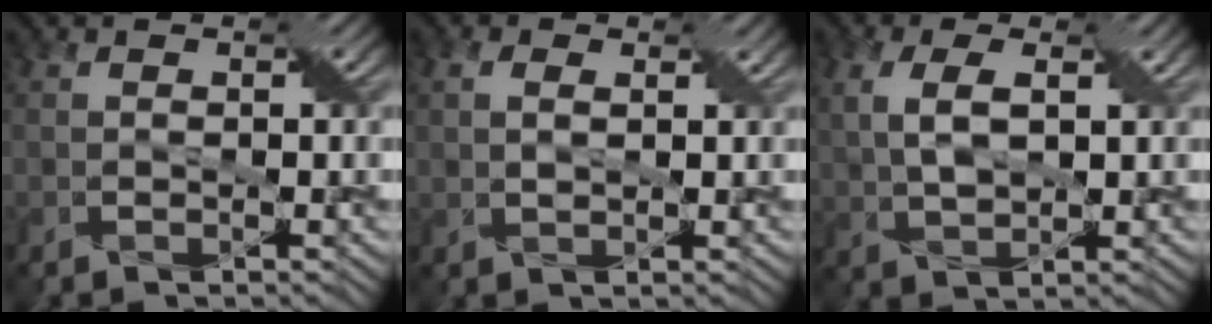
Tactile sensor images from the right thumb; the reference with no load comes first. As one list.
[{"total": 3.3, "force": [1.2, 2.0, 2.3], "torque": [-0.048, 0.001, 0.018]}, {"total": 5.8, "force": [1.5, 3.0, 4.7], "torque": [-0.118, 0.005, 0.032]}]